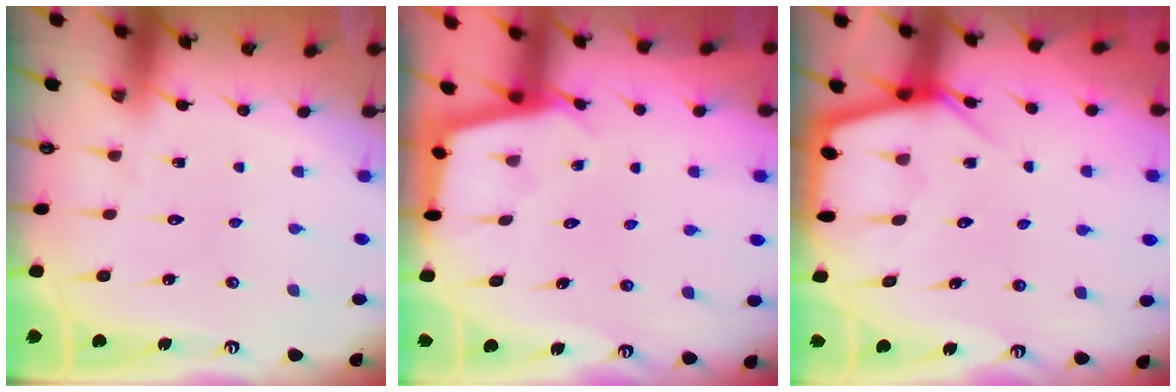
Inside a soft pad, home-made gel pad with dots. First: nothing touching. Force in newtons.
{"total": 2.3, "press": 2.3, "slide": 0.1}
{"total": 4.5, "press": 4.5, "slide": 0.4}